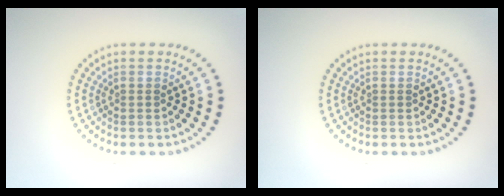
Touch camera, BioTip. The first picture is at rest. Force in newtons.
{"total": 0.0}